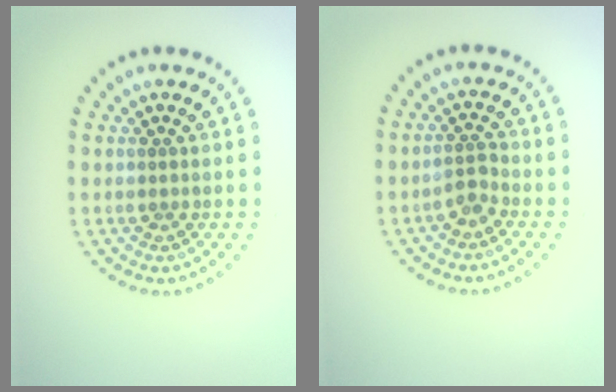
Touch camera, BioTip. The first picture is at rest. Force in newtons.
{"total": 1.5, "press": 1.1, "slide": 1.0}